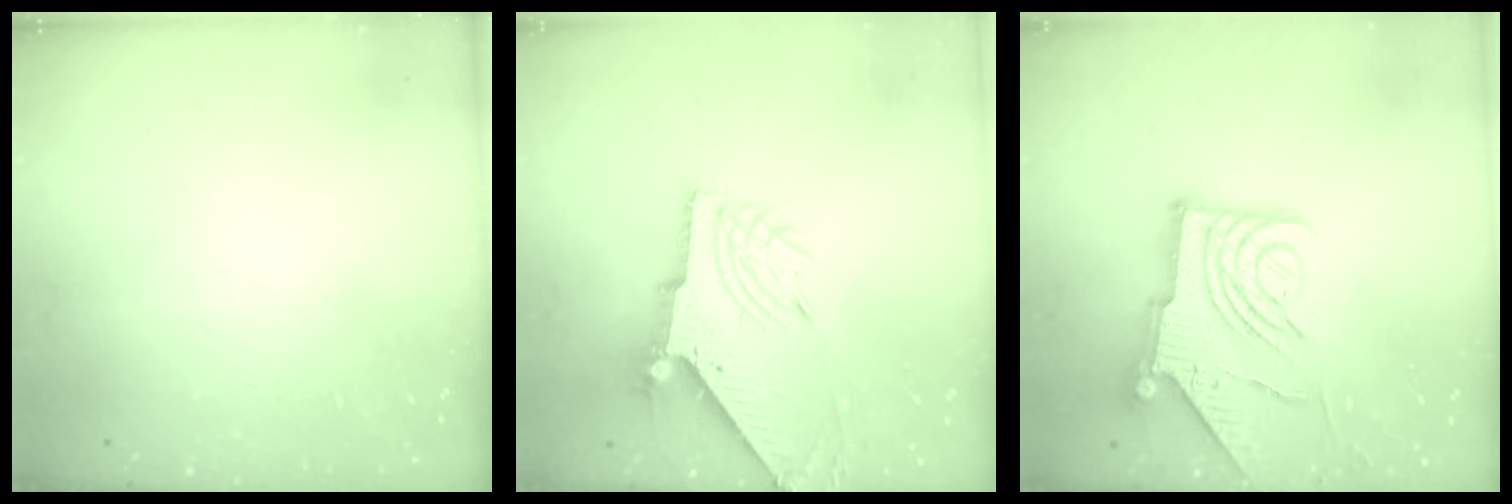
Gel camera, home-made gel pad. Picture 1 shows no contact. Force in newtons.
{"total": 10.4, "press": 10.3, "slide": 1.4}
{"total": 13.9, "press": 13.8, "slide": 1.6}